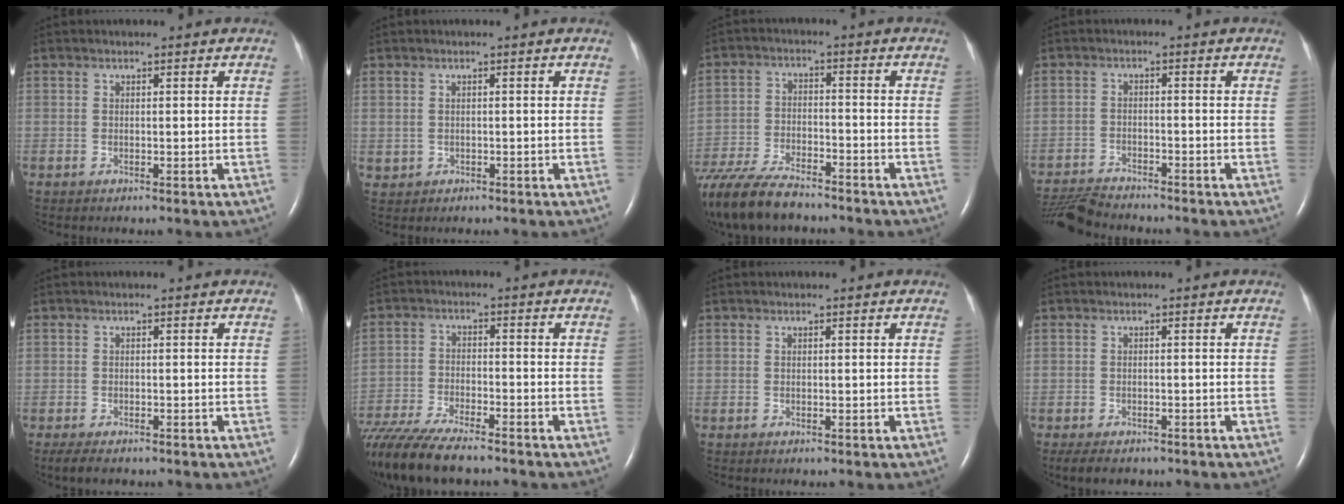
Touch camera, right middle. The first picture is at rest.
{"total": 1.0, "force": [-0.1, 1.0, 0.2], "torque": [-0.007, 0.001, 0.006]}
{"total": 14.9, "force": [-12.4, 3.4, 7.5], "torque": [-0.159, -0.034, -0.211]}
{"total": 8.0, "force": [-7.8, 0.4, 1.9], "torque": [-0.037, -0.015, -0.138]}
{"total": 3.1, "force": [-2.4, 1.0, 1.8], "torque": [-0.036, -0.009, -0.031]}
{"total": 14.2, "force": [-11.9, 2.2, 7.4], "torque": [-0.145, -0.034, -0.199]}
{"total": 0.0}
{"total": 4.6, "force": [-3.6, 1.8, 2.1], "torque": [-0.034, -0.009, -0.047]}